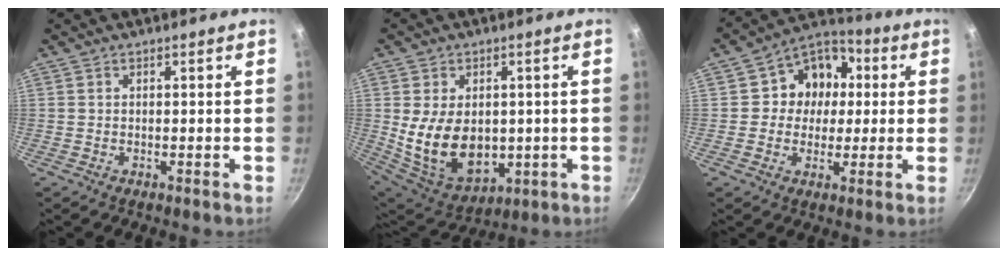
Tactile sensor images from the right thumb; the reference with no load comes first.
{"total": 15.9, "force": [-0.2, 11.1, 11.4], "torque": [-0.176, -0.021, 0.027]}
{"total": 11.3, "force": [1.4, 9.9, 5.2], "torque": [-0.037, 0.017, 0.002]}